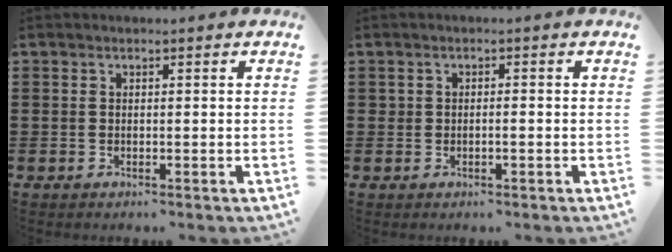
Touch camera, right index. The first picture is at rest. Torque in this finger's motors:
{"motor_torque": [-0.25, -0.03, -0.06, -0.02]}